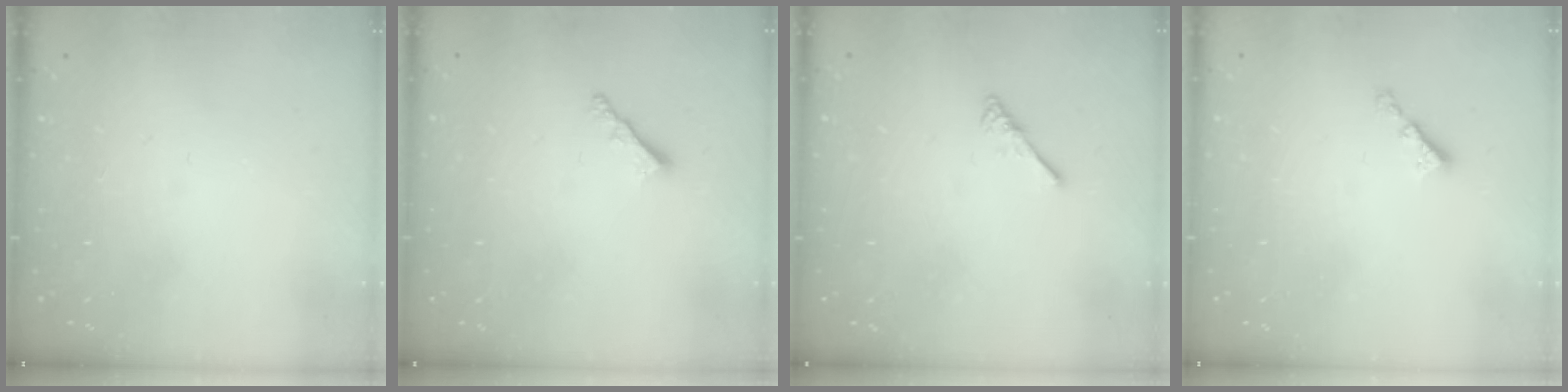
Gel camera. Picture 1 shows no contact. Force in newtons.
{"total": 2.1, "press": 2.0, "slide": 0.5}
{"total": 2.5, "press": 2.5, "slide": 0.4}
{"total": 2.3, "press": 2.3, "slide": 0.4}